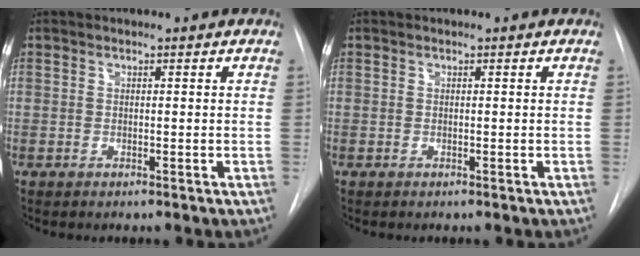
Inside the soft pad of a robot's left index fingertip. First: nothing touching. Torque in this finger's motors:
{"motor_torque": [-0.06, 0.06, 0.00, 0.00]}